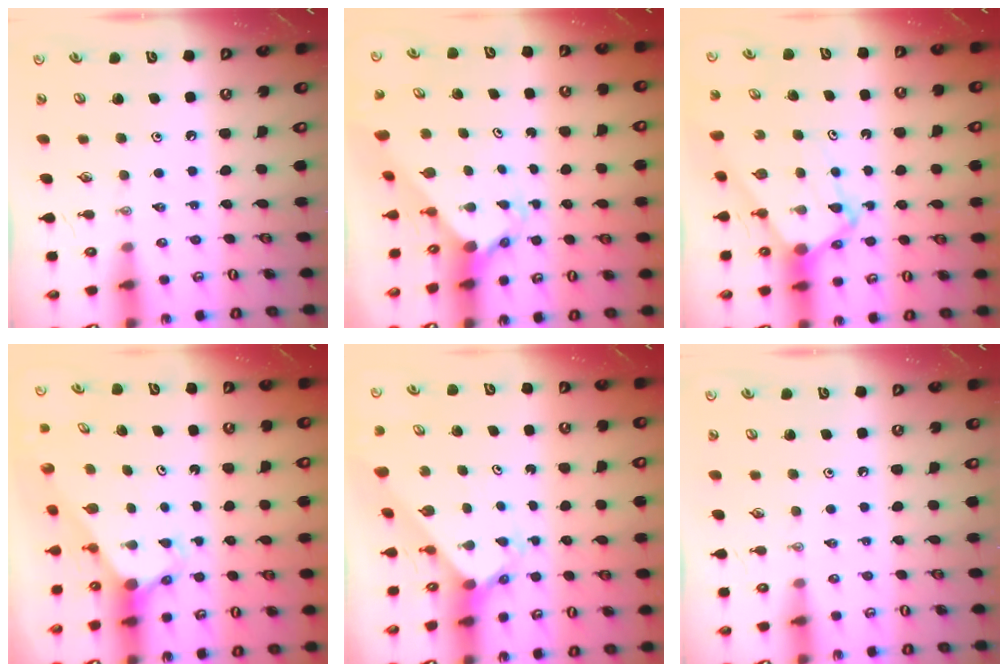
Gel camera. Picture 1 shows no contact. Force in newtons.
{"total": 2.8, "press": 2.8, "slide": 0.3}
{"total": 6.4, "press": 6.4, "slide": 0.6}
{"total": 2.9, "press": 2.9, "slide": 0.2}
{"total": 2.4, "press": 2.4, "slide": 0.2}
{"total": 0.0}